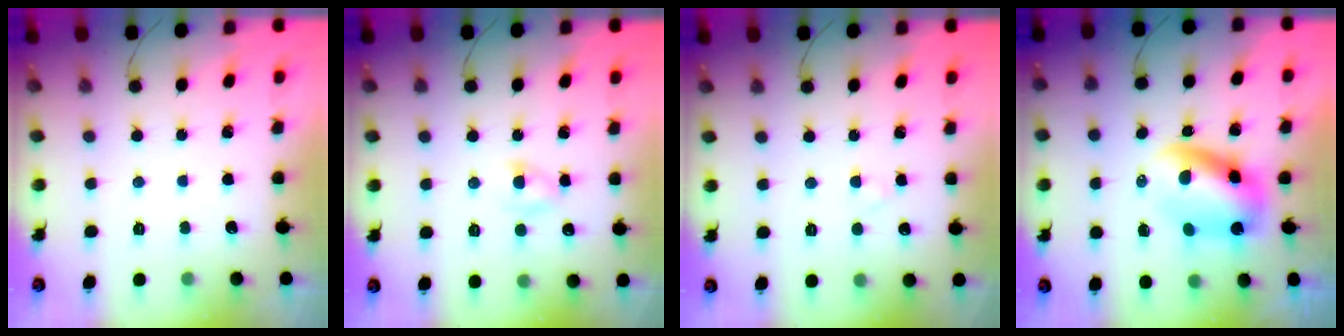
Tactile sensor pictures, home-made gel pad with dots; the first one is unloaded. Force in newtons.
{"total": 2.7, "press": 2.4, "slide": 1.2}
{"total": 1.3, "press": 1.1, "slide": 0.7}
{"total": 7.2, "press": 7.1, "slide": 1.3}